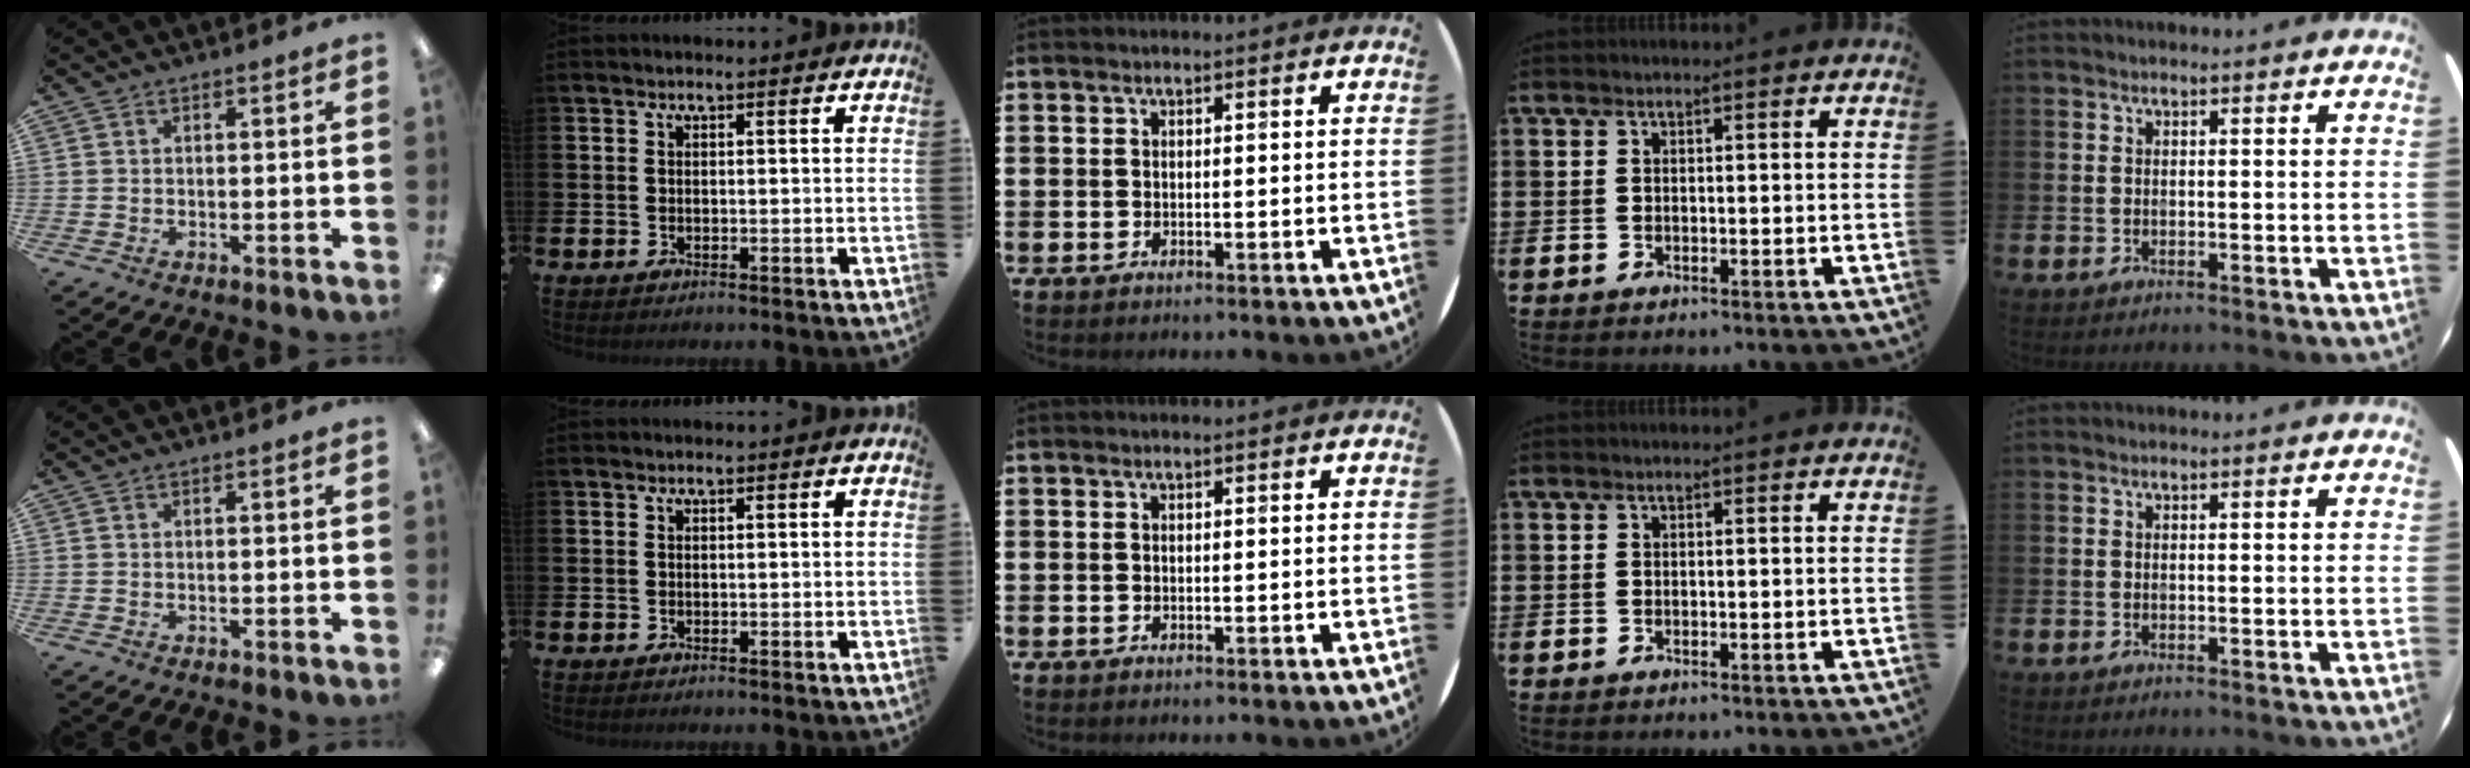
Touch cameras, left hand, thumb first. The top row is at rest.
{}